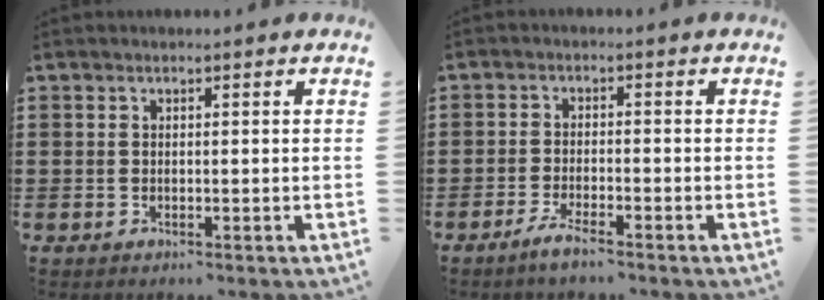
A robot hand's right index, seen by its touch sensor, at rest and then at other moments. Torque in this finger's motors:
{"motor_torque": [1.12, 1.02, 0.08, 0.01]}